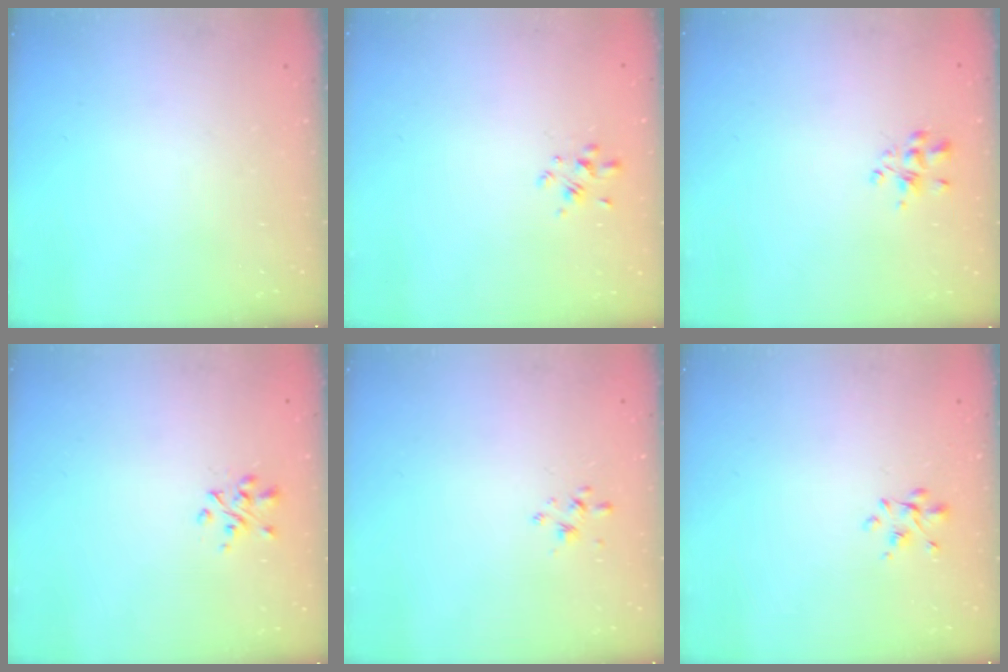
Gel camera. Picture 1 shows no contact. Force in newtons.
{"total": 2.1, "press": 2.0, "slide": 0.9}
{"total": 3.2, "press": 3.1, "slide": 0.6}
{"total": 2.0, "press": 1.9, "slide": 0.5}
{"total": 2.1, "press": 1.9, "slide": 0.8}
{"total": 2.2, "press": 2.1, "slide": 0.7}